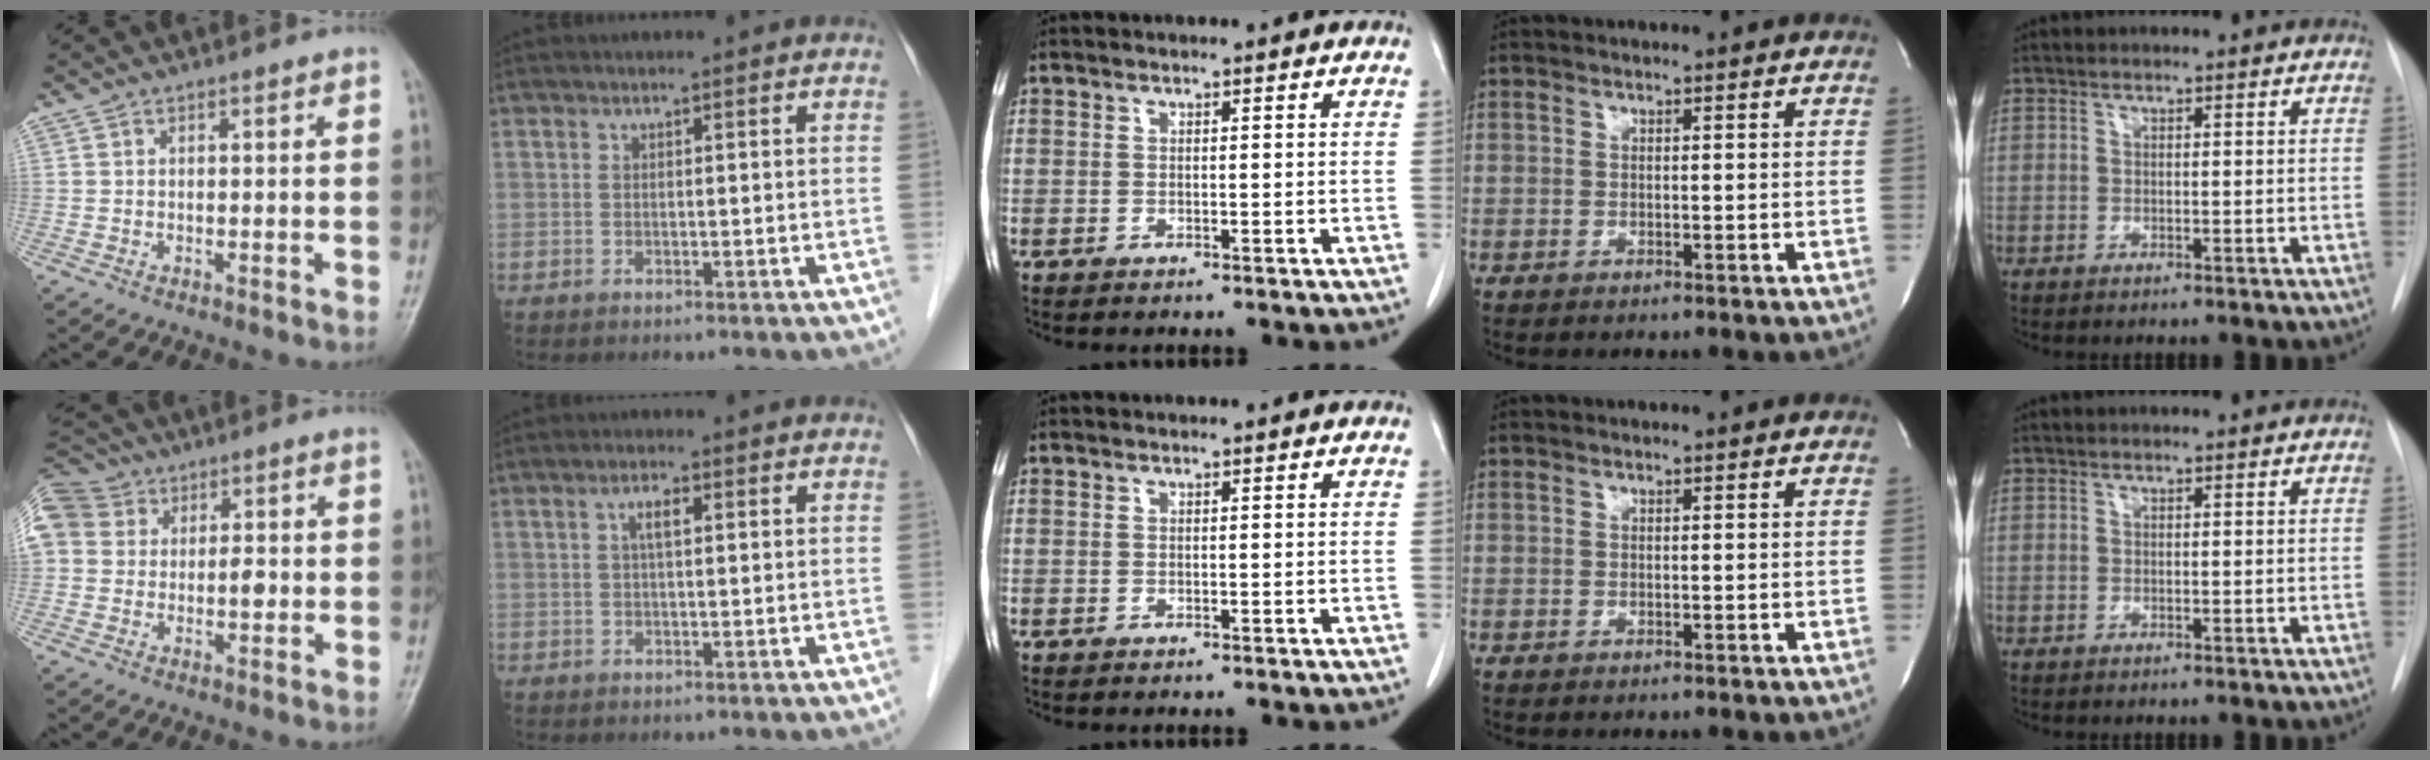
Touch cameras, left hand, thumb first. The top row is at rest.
{"thumb": {"total": 15.1, "force": [2.1, 12.0, 9.0], "torque": [-0.171, 0.026, 0.033]}, "index": {"total": 2.4, "force": [0.6, 0.7, 2.2], "torque": [-0.043, 0.009, 0.012]}}